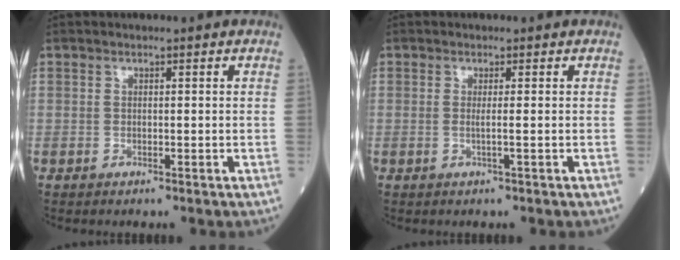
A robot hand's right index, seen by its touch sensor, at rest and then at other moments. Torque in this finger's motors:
{"motor_torque": [-0.15, -0.21, -0.02, 0.00]}